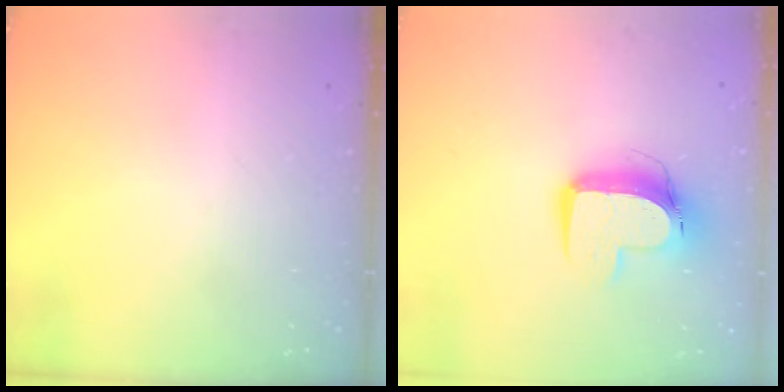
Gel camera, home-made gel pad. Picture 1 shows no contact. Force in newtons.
{"total": 12.3, "press": 12.3, "slide": 1.3}